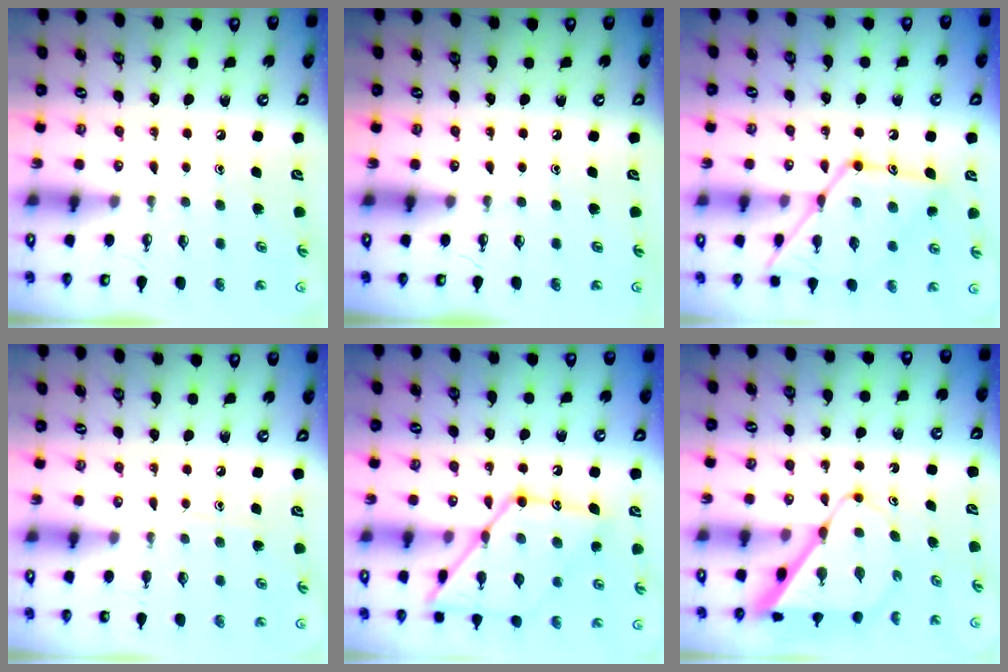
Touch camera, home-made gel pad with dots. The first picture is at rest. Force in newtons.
{"total": 0.0}
{"total": 17.1, "press": 17.1, "slide": 1.3}
{"total": 5.0, "press": 5.0, "slide": 0.6}
{"total": 18.3, "press": 18.3, "slide": 1.6}
{"total": 9.3, "press": 9.2, "slide": 0.7}